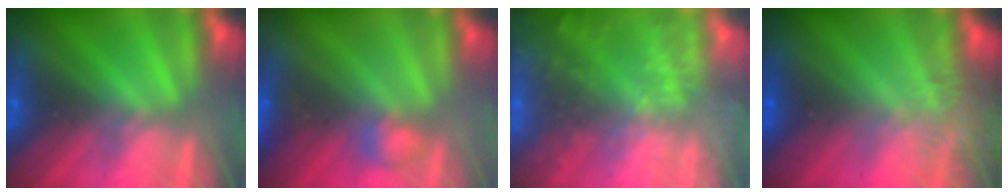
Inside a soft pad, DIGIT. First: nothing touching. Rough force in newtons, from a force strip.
{"total": 2.8}
{"total": 6.5}
{"total": 7.2}